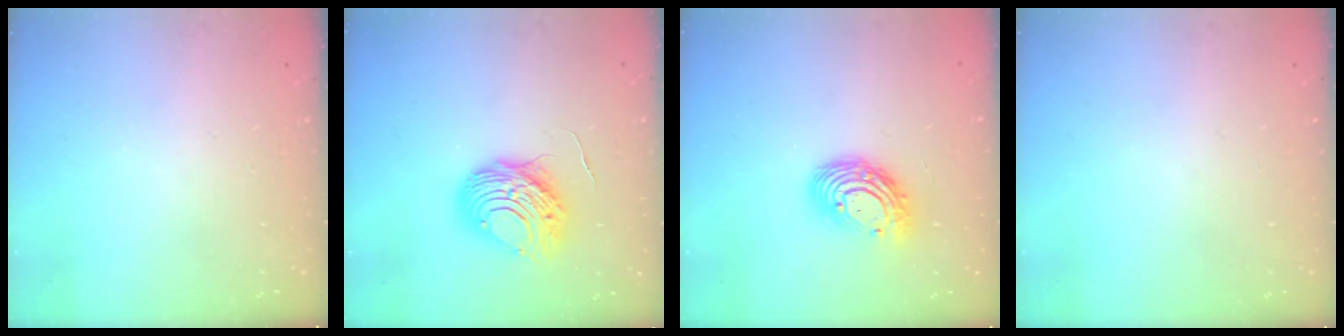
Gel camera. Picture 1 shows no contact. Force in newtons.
{"total": 11.1, "press": 11.1, "slide": 0.9}
{"total": 12.1, "press": 12.0, "slide": 1.1}
{"total": 0.0}